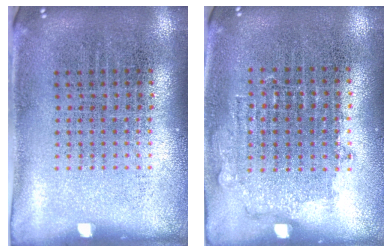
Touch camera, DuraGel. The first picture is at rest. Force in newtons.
{"total": 0.8, "press": 0.8, "slide": 0.3}